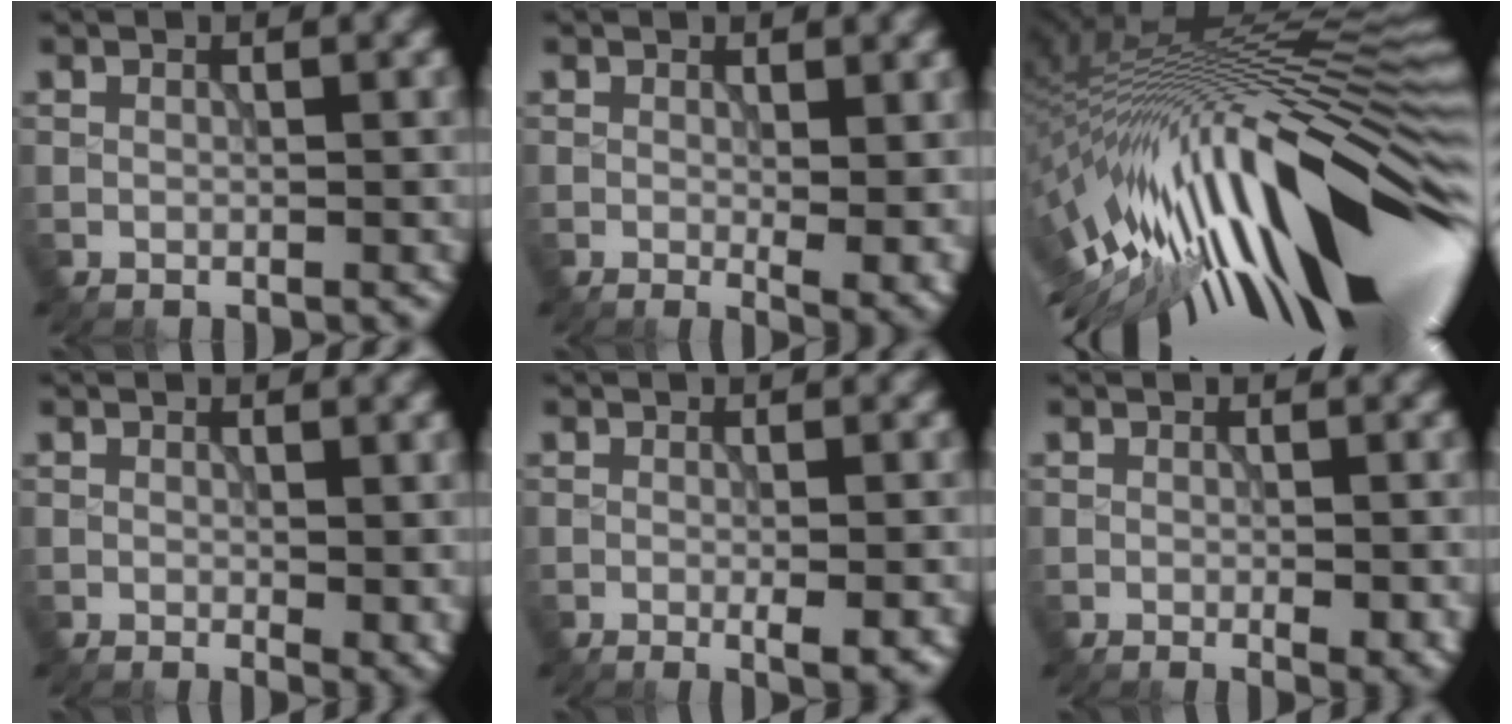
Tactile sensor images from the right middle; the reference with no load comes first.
{"total": 3.4, "force": [0.1, 1.2, 3.2], "torque": [-0.041, -0.011, 0.004]}
{"total": 17.7, "force": [-4.2, 5.9, 16.2], "torque": [-0.242, 0.008, -0.084]}
{"total": 2.0, "force": [0.1, 0.8, 1.9], "torque": [-0.019, -0.007, 0.005]}
{"total": 2.3, "force": [-0.5, 0.4, 2.2], "torque": [-0.031, -0.004, -0.006]}
{"total": 2.3, "force": [-0.6, 0.6, 2.2], "torque": [-0.031, -0.007, -0.004]}